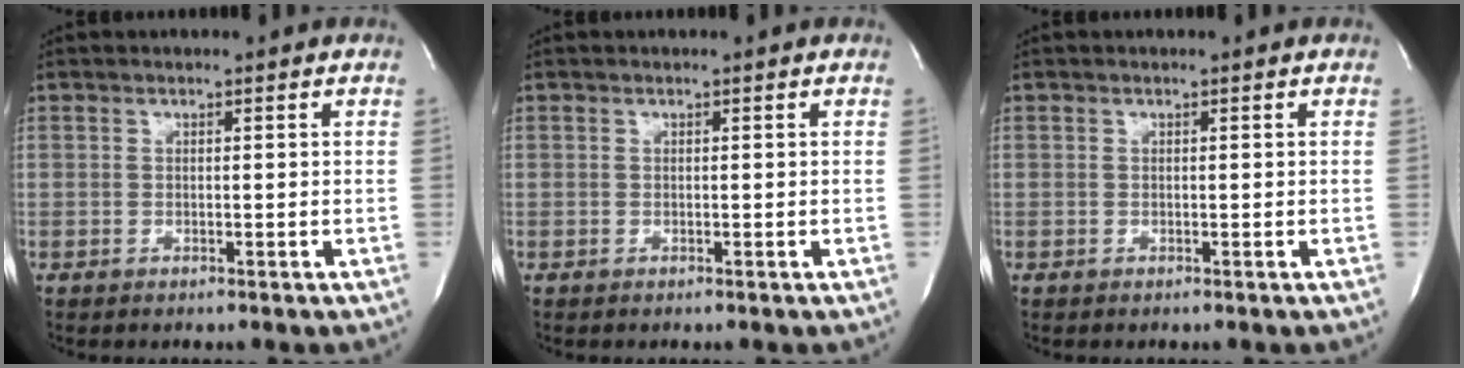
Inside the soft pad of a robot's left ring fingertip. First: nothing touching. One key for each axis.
{"total": 0.0}
{"total": 0.0}